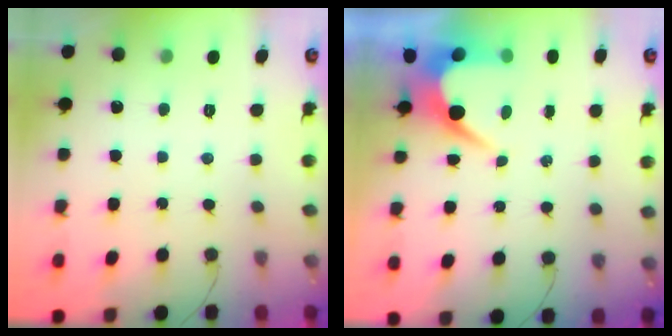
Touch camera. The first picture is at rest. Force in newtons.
{"total": 5.9, "press": 5.9, "slide": 0.4}